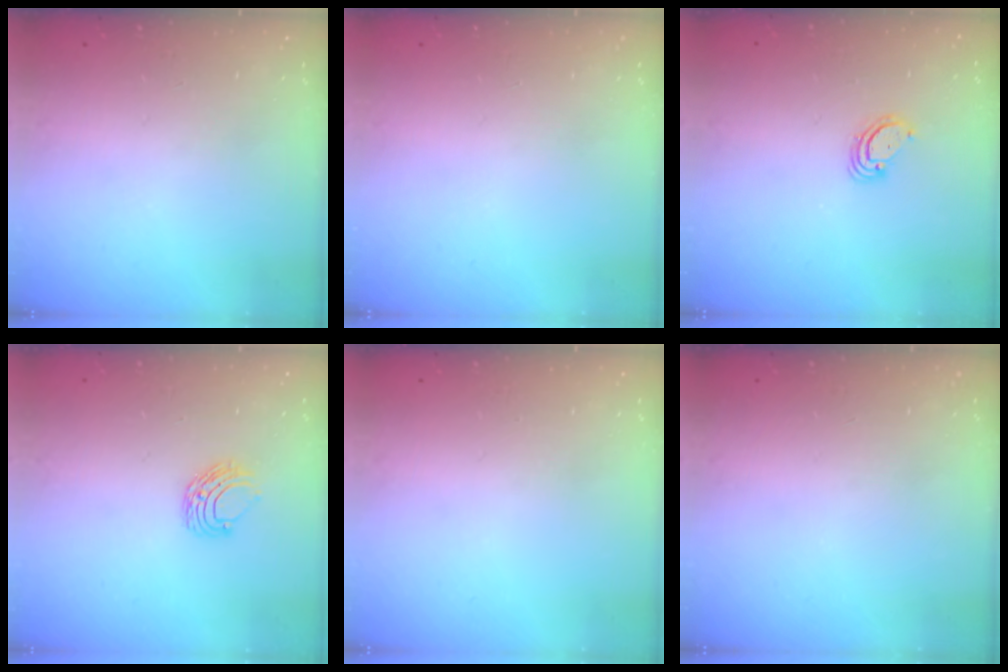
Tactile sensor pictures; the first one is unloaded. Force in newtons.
{"total": 0.0}
{"total": 2.9, "press": 2.9, "slide": 0.2}
{"total": 6.3, "press": 6.2, "slide": 0.6}
{"total": 0.0}
{"total": 0.0}